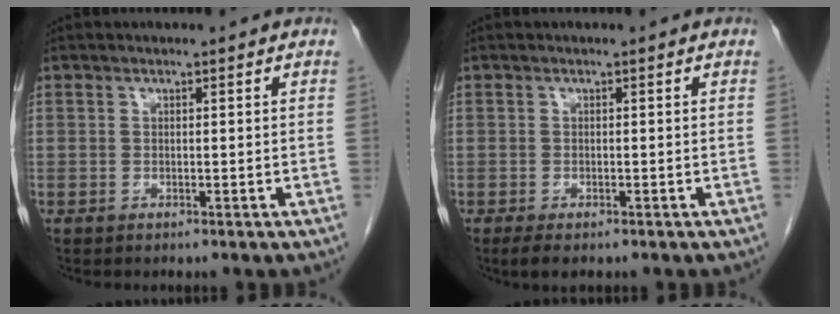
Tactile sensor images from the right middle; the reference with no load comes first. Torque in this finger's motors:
{"motor_torque": [0.52, -0.27, 0.11, 0.01]}